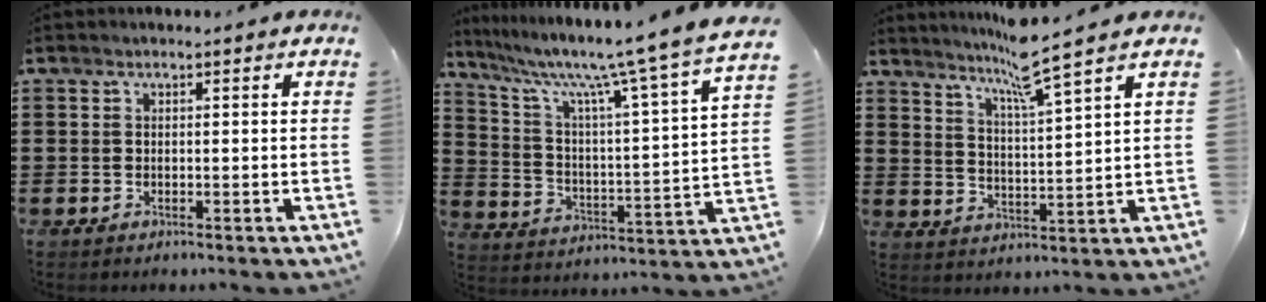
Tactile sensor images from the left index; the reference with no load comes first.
{"total": 9.4, "force": [7.8, -0.7, 5.1], "torque": [-0.125, -0.065, 0.115]}
{"total": 7.2, "force": [5.9, -0.9, 4.0], "torque": [-0.089, -0.031, 0.099]}